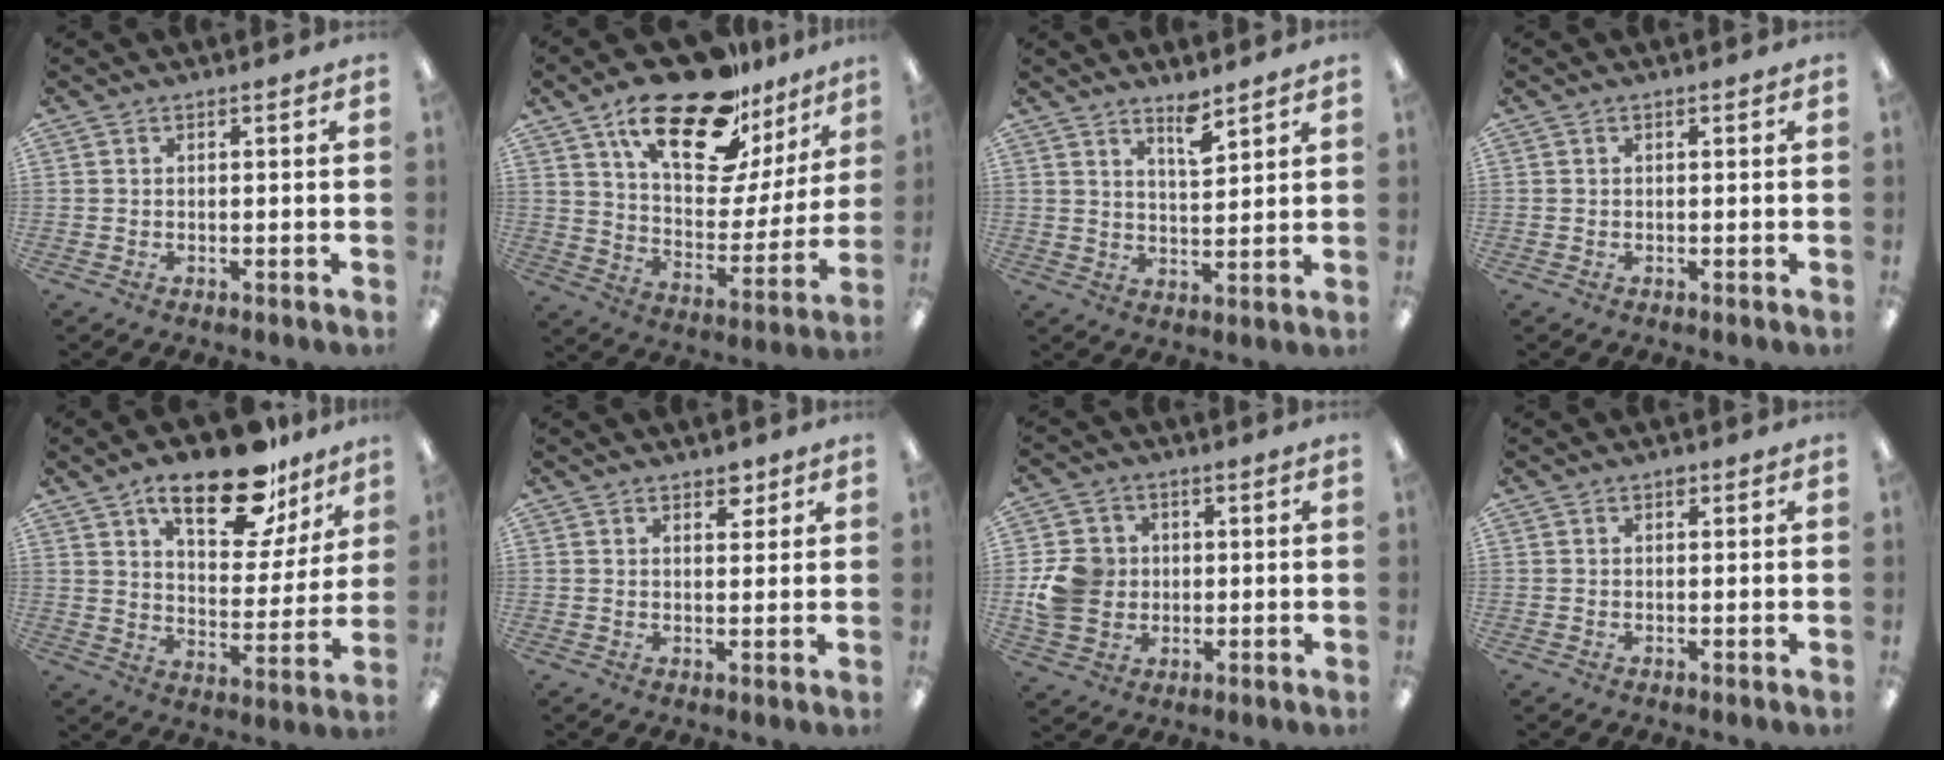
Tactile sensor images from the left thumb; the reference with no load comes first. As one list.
[{"total": 24.6, "force": [16.3, 10.4, 15.2], "torque": [-0.243, -0.099, 0.278]}, {"total": 5.8, "force": [4.6, 1.5, 3.3], "torque": [-0.044, -0.031, 0.074]}, {"total": 0.0}, {"total": 19.8, "force": [13.4, 8.2, 12.1], "torque": [-0.179, -0.069, 0.220]}, {"total": 3.3, "force": [2.5, 1.7, 1.5], "torque": [0.000, -0.011, 0.038]}, {"total": 8.9, "force": [0.4, 8.2, 3.4], "torque": [-0.059, 0.008, 0.011]}, {"total": 0.9, "force": [0.5, 0.5, 0.4], "torque": [-0.009, 0.003, 0.009]}]